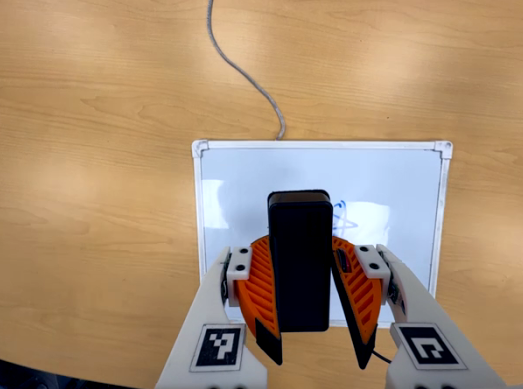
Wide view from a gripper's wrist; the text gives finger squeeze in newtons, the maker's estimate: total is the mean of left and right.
{"total": 8.2, "left": 8.6, "right": 7.7}